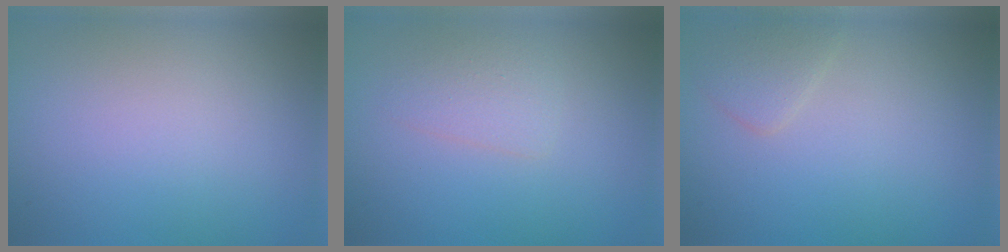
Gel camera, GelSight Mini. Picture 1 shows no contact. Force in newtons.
{"total": 1.6, "press": 1.6, "slide": 0.0}
{"total": 1.6, "press": 1.6, "slide": 0.1}